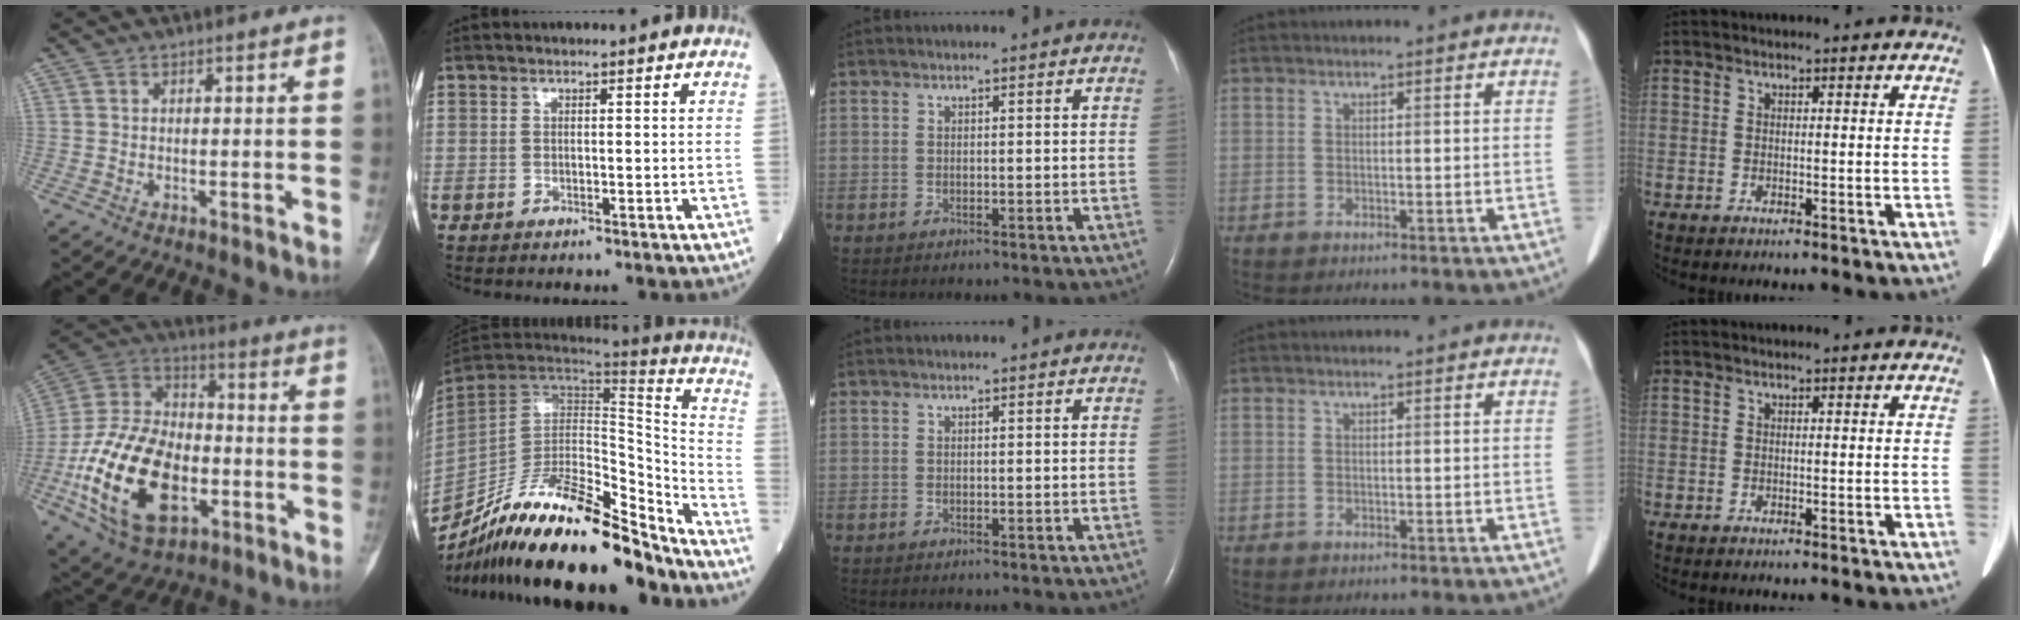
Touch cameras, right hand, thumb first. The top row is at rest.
{"thumb": {"total": 25.1, "force": [-7.2, 15.3, 18.5], "torque": [-0.335, 0.033, -0.115]}, "index": {"total": 27.8, "force": [-22.1, 6.1, 15.8], "torque": [-0.278, -0.025, -0.368]}}